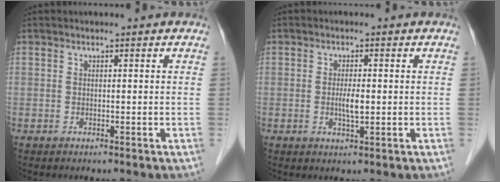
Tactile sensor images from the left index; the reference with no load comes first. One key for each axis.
{"total": 2.6, "fx": -0.2, "fy": 0.6, "fz": 2.5, "tx": -0.050, "ty": -0.002, "tz": -0.003}